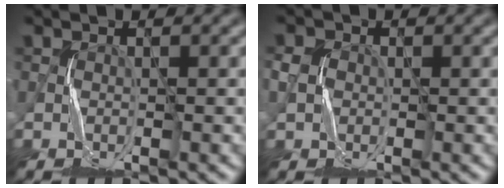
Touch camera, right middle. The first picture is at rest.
{"total": 1.9, "force": [0.0, 1.7, 0.8], "torque": [-0.029, -0.001, -0.001]}